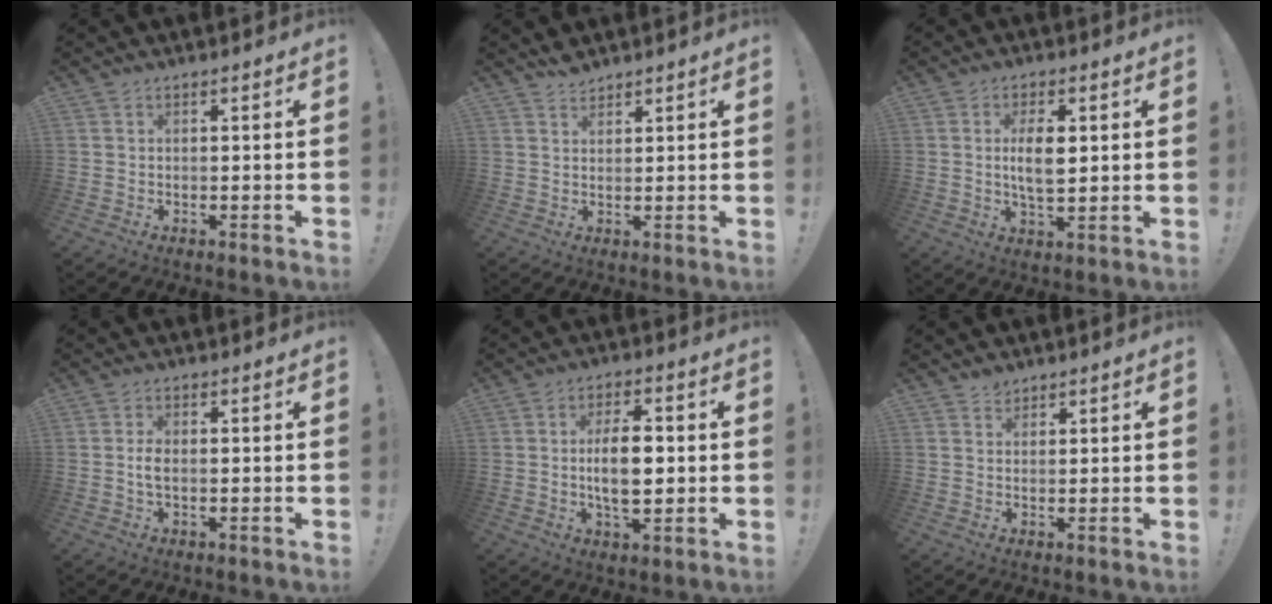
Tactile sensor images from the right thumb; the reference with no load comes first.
{"total": 2.7, "force": [2.5, 0.7, 0.5], "torque": [-0.002, -0.017, 0.046]}
{"total": 7.5, "force": [1.1, 3.4, 6.6], "torque": [-0.122, -0.004, 0.013]}
{"total": 3.2, "force": [-0.3, 1.6, 2.8], "torque": [-0.049, 0.001, -0.009]}
{"total": 10.9, "force": [-0.1, 5.3, 9.5], "torque": [-0.168, -0.002, -0.009]}
{"total": 2.2, "force": [1.7, 1.3, 0.3], "torque": [0.008, -0.012, 0.030]}